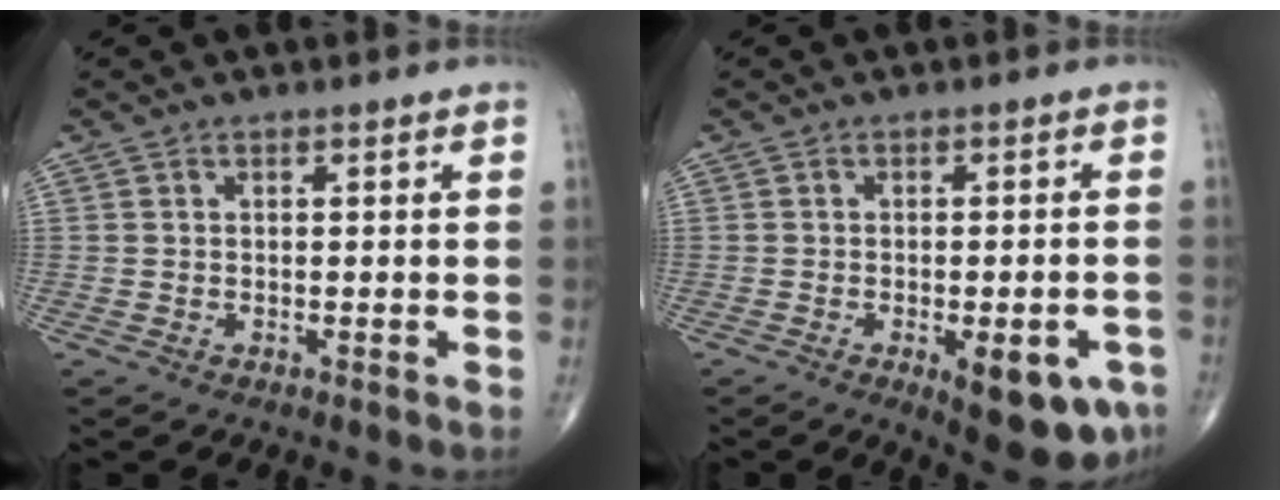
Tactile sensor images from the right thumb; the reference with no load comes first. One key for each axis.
{"total": 11.1, "fx": -4.9, "fy": 4.2, "fz": 9.1, "tx": -0.095, "ty": 0.007, "tz": -0.054}